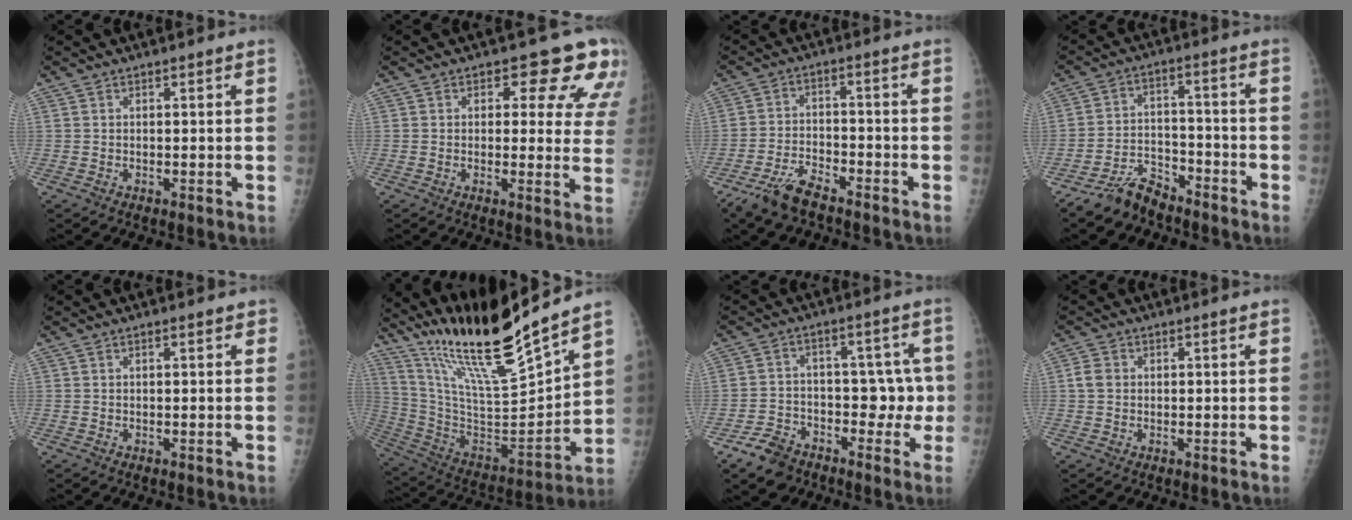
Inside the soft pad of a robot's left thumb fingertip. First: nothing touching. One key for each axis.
{"total": 11.2, "fx": 6.8, "fy": 5.9, "fz": 6.7, "tx": -0.025, "ty": -0.031, "tz": 0.060}
{"total": 7.5, "fx": -5.9, "fy": 2.4, "fz": 3.9, "tx": -0.082, "ty": 0.019, "tz": -0.113}
{"total": 7.3, "fx": -6.3, "fy": 3.1, "fz": 1.9, "tx": -0.023, "ty": 0.044, "tz": -0.120}
{"total": 0.9, "fx": 0.5, "fy": 0.5, "fz": 0.6, "tx": -0.002, "ty": 0.000, "tz": 0.002}
{"total": 21.9, "fx": 18.3, "fy": 1.2, "fz": 12.1, "tx": -0.181, "ty": -0.100, "tz": 0.338}
{"total": 11.1, "fx": -6.1, "fy": 7.4, "fz": 5.6, "tx": -0.044, "ty": 0.068, "tz": -0.099}
{"total": 2.6, "fx": 0.2, "fy": 2.2, "fz": 1.3, "tx": -0.022, "ty": 0.004, "tz": 0.001}